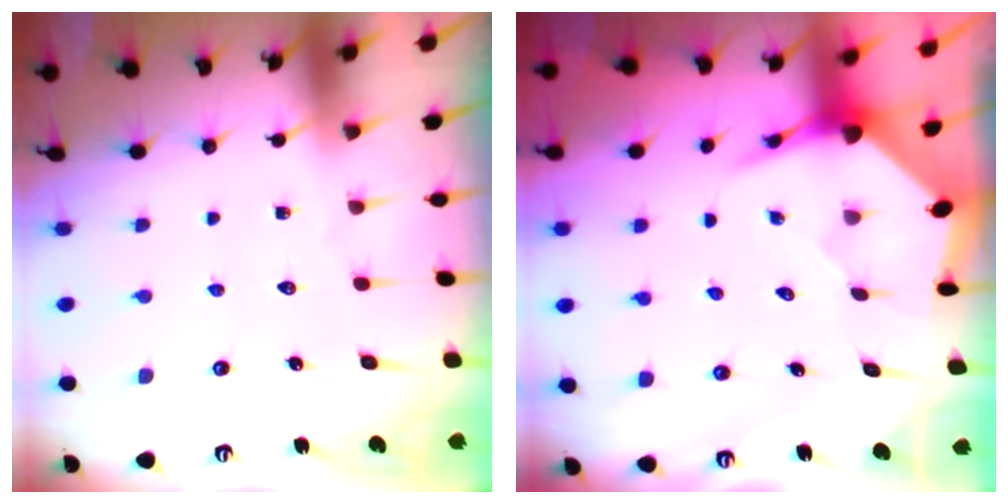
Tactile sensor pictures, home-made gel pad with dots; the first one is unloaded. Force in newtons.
{"total": 3.7, "press": 3.6, "slide": 0.4}